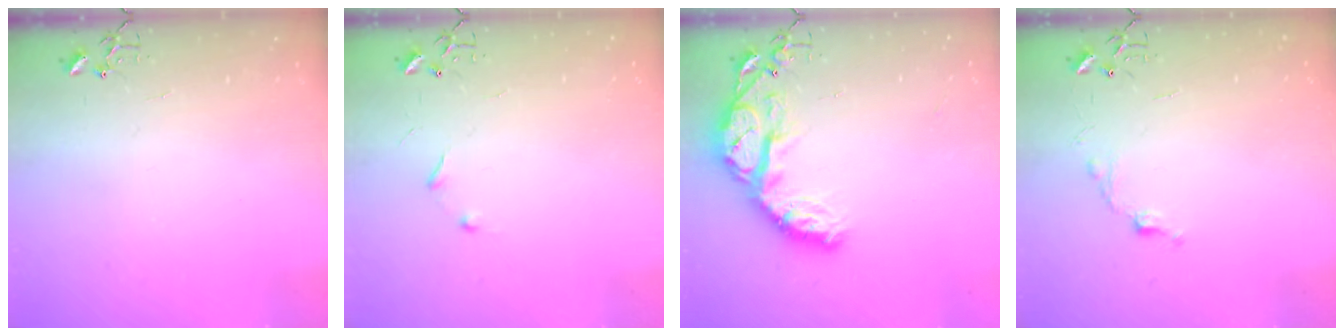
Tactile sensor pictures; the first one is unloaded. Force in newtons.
{"total": 6.0, "press": 6.0, "slide": 0.6}
{"total": 14.9, "press": 14.8, "slide": 1.5}
{"total": 6.7, "press": 6.7, "slide": 0.9}